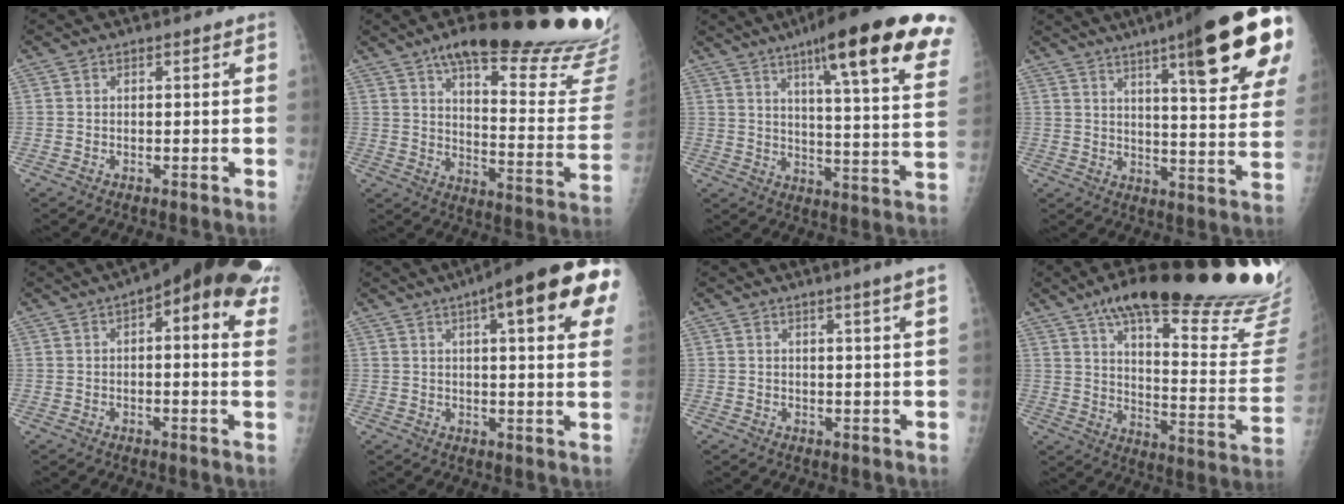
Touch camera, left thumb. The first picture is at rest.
{"total": 27.8, "force": [21.6, 5.0, 16.8], "torque": [-0.199, -0.134, 0.290]}
{"total": 26.4, "force": [15.5, 4.1, 21.1], "torque": [-0.270, -0.039, 0.207]}
{"total": 24.0, "force": [13.0, 4.1, 19.8], "torque": [-0.258, -0.043, 0.177]}
{"total": 18.5, "force": [8.3, 6.0, 15.4], "torque": [-0.192, 0.009, 0.101]}
{"total": 22.0, "force": [9.9, 4.8, 19.1], "torque": [-0.244, 0.004, 0.122]}
{"total": 5.3, "force": [3.7, -1.1, 3.7], "torque": [-0.049, -0.013, 0.042]}
{"total": 32.1, "force": [24.3, 5.7, 20.1], "torque": [-0.249, -0.127, 0.336]}